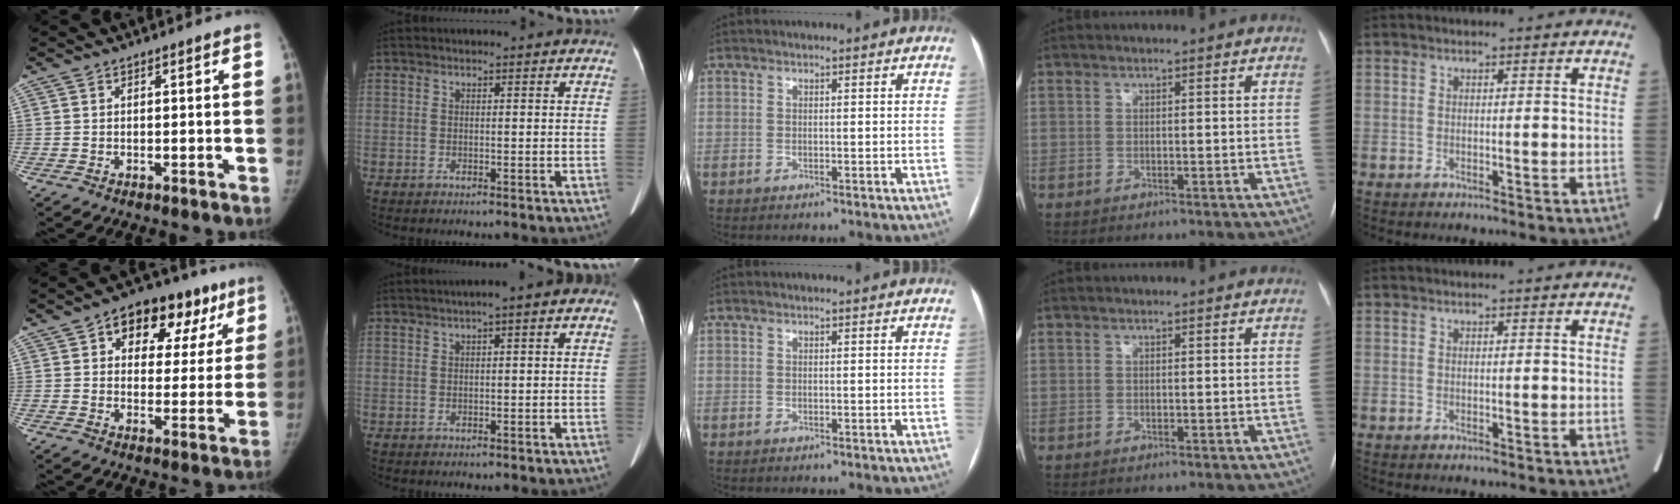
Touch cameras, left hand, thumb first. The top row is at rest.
{"thumb": {"total": 15.7, "force": [7.4, 10.0, 9.6], "torque": [-0.070, 0.006, 0.100]}, "index": {"total": 3.7, "force": [0.6, 1.0, 3.5], "torque": [-0.038, 0.026, 0.001]}}